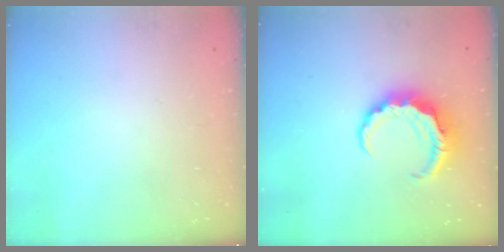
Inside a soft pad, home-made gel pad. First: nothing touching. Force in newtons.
{"total": 7.1, "press": 7.0, "slide": 1.3}